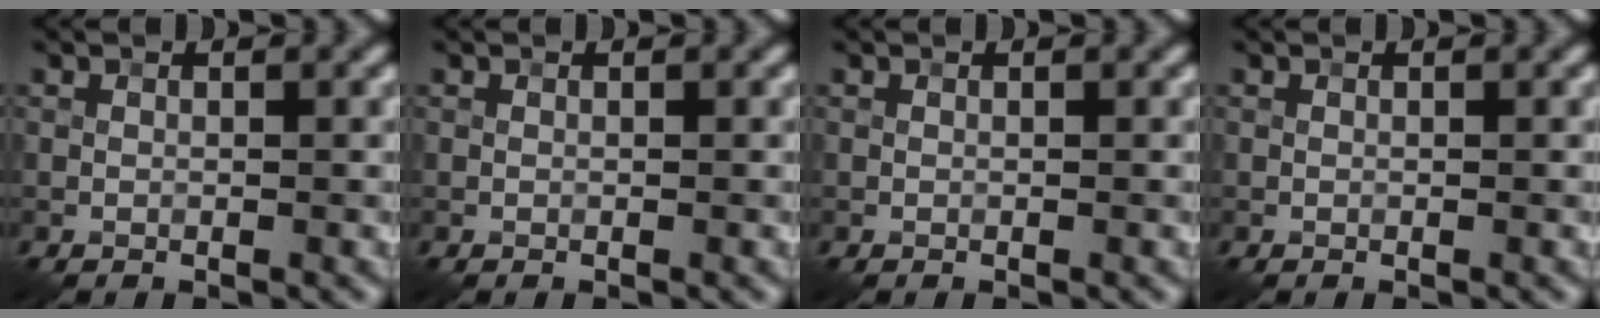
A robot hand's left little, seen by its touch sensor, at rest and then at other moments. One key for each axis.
{"total": 0.0}
{"total": 0.0}
{"total": 0.0}